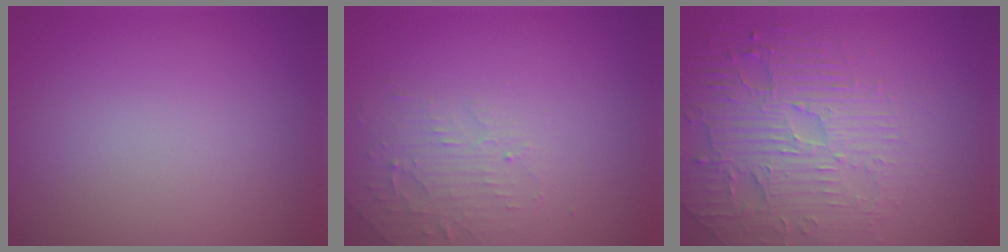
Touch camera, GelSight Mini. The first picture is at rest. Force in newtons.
{"total": 2.4, "press": 2.3, "slide": 0.5}
{"total": 4.4, "press": 4.2, "slide": 1.4}